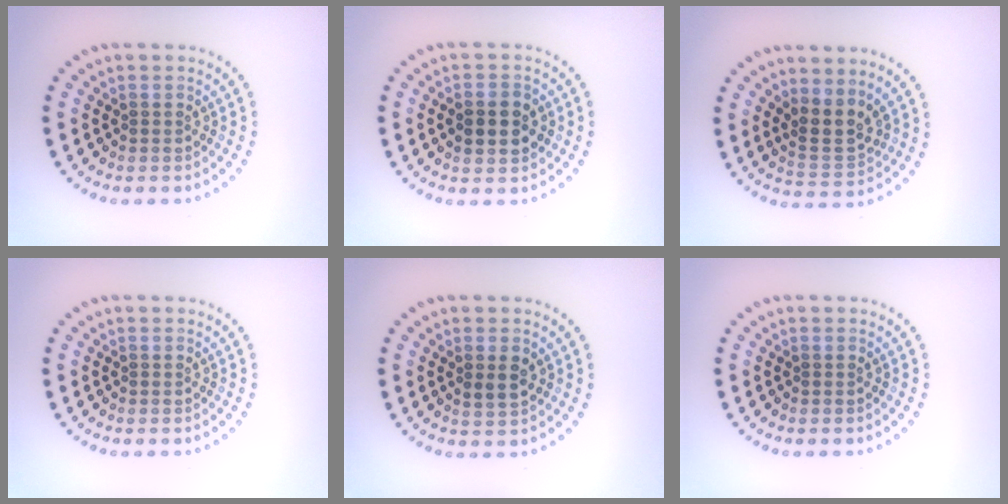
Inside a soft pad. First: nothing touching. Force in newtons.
{"total": 3.3, "press": 3.3, "slide": 0.1}
{"total": 2.9, "press": 2.5, "slide": 1.5}
{"total": 0.0}
{"total": 1.8, "press": 1.8, "slide": 0.5}
{"total": 0.0}